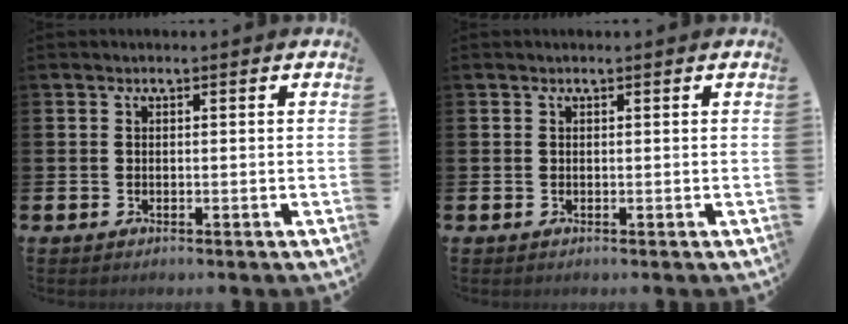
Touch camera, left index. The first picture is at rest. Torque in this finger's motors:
{"motor_torque": [0.10, -0.11, -0.02, 0.00]}